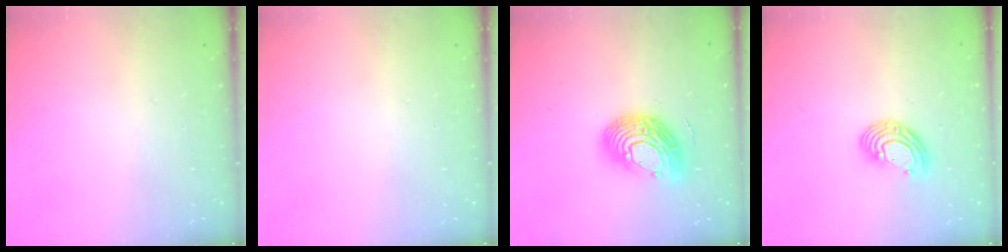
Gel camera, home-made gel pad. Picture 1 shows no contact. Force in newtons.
{"total": 0.0}
{"total": 14.8, "press": 14.8, "slide": 1.0}
{"total": 8.9, "press": 8.7, "slide": 1.8}